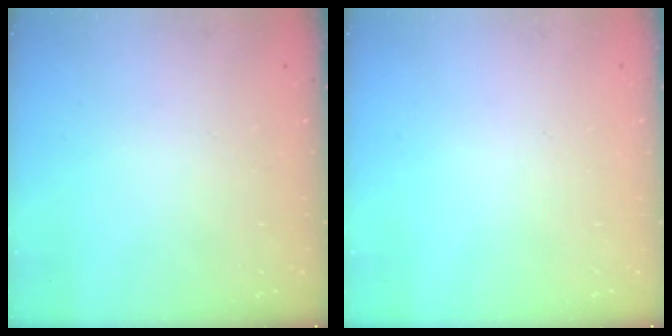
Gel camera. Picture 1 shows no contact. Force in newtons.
{"total": 0.0}